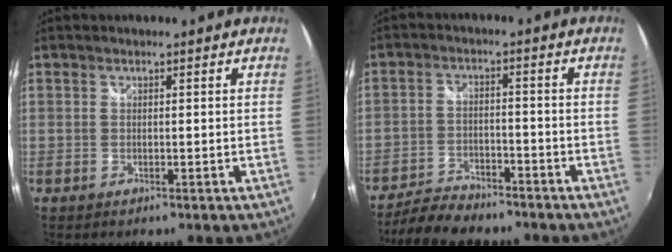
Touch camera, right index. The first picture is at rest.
{"total": 9.4, "force": [-8.2, 3.1, 3.5], "torque": [-0.100, -0.007, -0.137]}